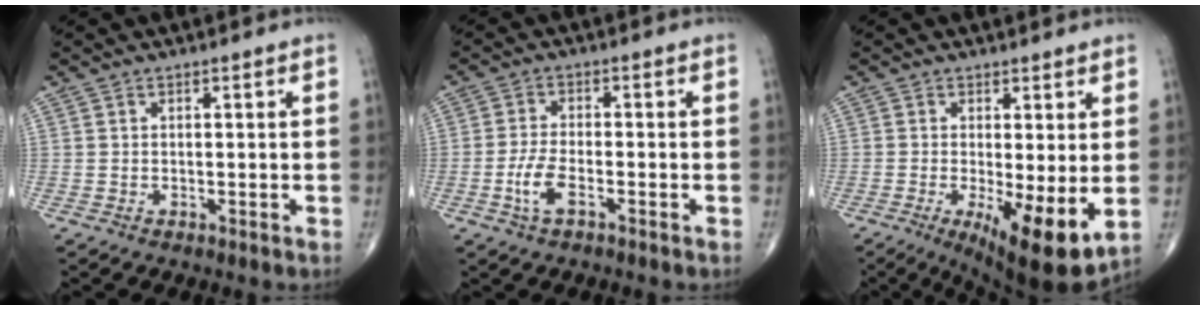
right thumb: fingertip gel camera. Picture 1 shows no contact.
{"total": 4.7, "force": [-2.0, 1.7, 3.9], "torque": [-0.086, 0.013, -0.039]}
{"total": 11.4, "force": [-2.1, 3.2, 10.8], "torque": [-0.166, -0.029, -0.024]}